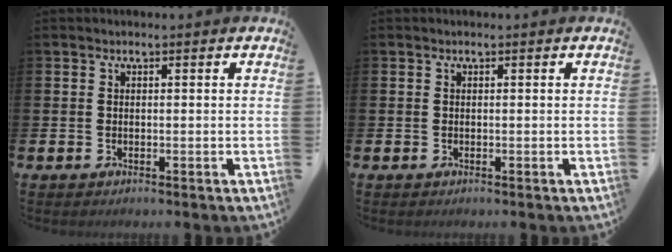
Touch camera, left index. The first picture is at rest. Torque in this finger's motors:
{"motor_torque": [0.00, 0.00, 0.00, 0.00]}